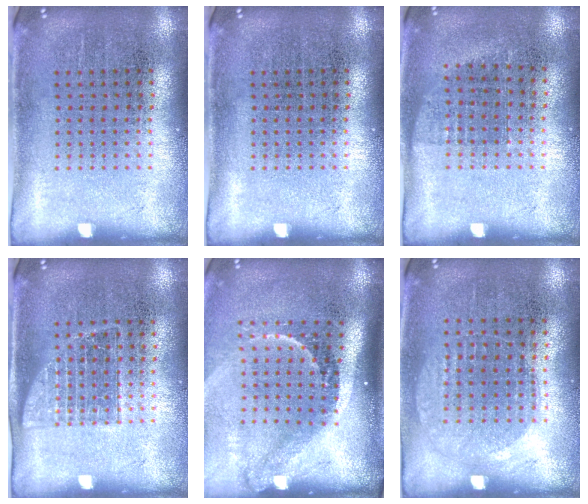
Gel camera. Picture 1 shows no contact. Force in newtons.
{"total": 0.0}
{"total": 0.7, "press": 0.7, "slide": 0.3}
{"total": 1.2, "press": 1.1, "slide": 0.6}
{"total": 2.2, "press": 1.5, "slide": 1.7}
{"total": 0.9, "press": 0.8, "slide": 0.4}